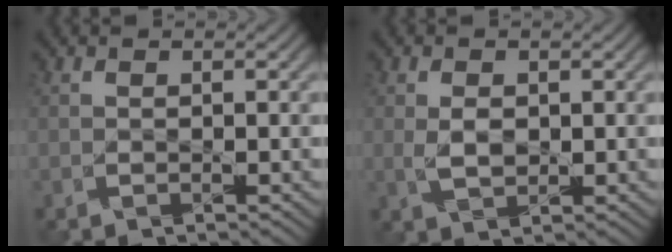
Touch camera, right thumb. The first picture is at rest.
{"total": 2.4, "force": [0.4, 1.4, 1.9], "torque": [-0.053, -0.001, 0.005]}